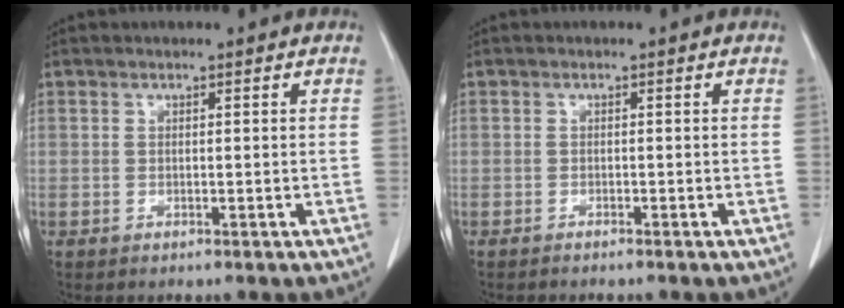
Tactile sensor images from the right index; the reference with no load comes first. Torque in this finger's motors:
{"motor_torque": [-0.08, 0.12, -0.05, -0.01]}